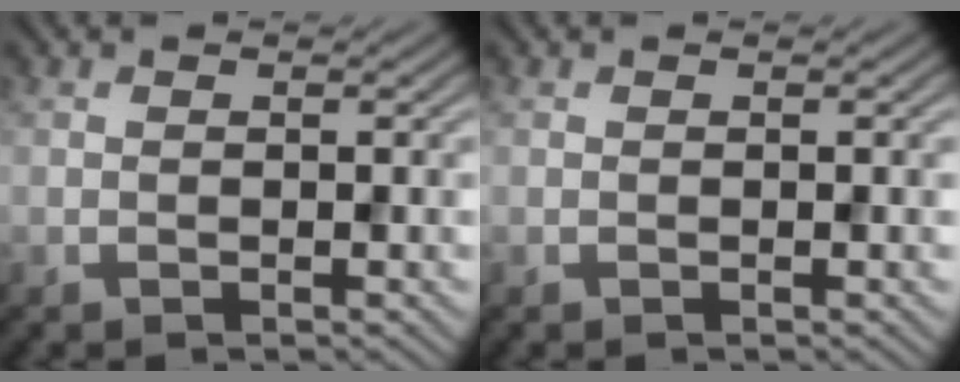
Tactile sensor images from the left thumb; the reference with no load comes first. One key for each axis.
{"total": 0.0}